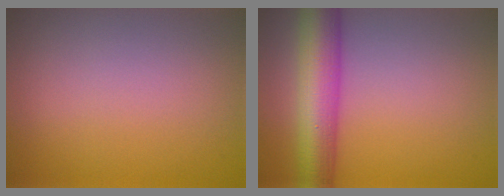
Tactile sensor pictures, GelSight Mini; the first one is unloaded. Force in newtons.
{"total": 7.9, "press": 7.9, "slide": 0.2}